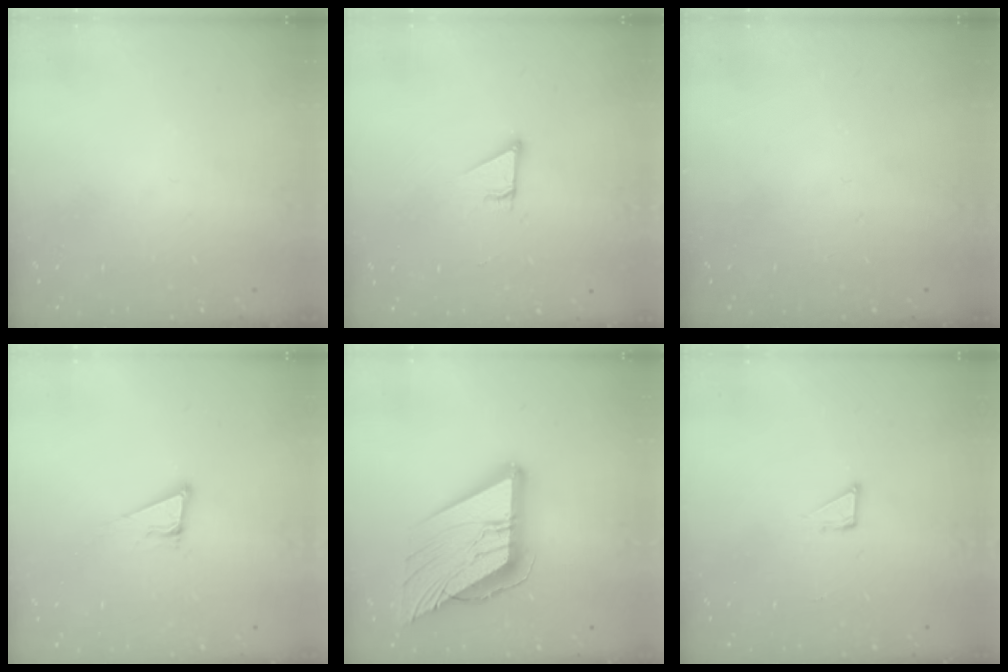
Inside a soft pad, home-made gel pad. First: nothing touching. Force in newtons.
{"total": 2.9, "press": 2.9, "slide": 0.1}
{"total": 0.0}
{"total": 6.8, "press": 6.2, "slide": 2.8}
{"total": 24.5, "press": 24.3, "slide": 3.0}
{"total": 2.7, "press": 2.7, "slide": 0.2}